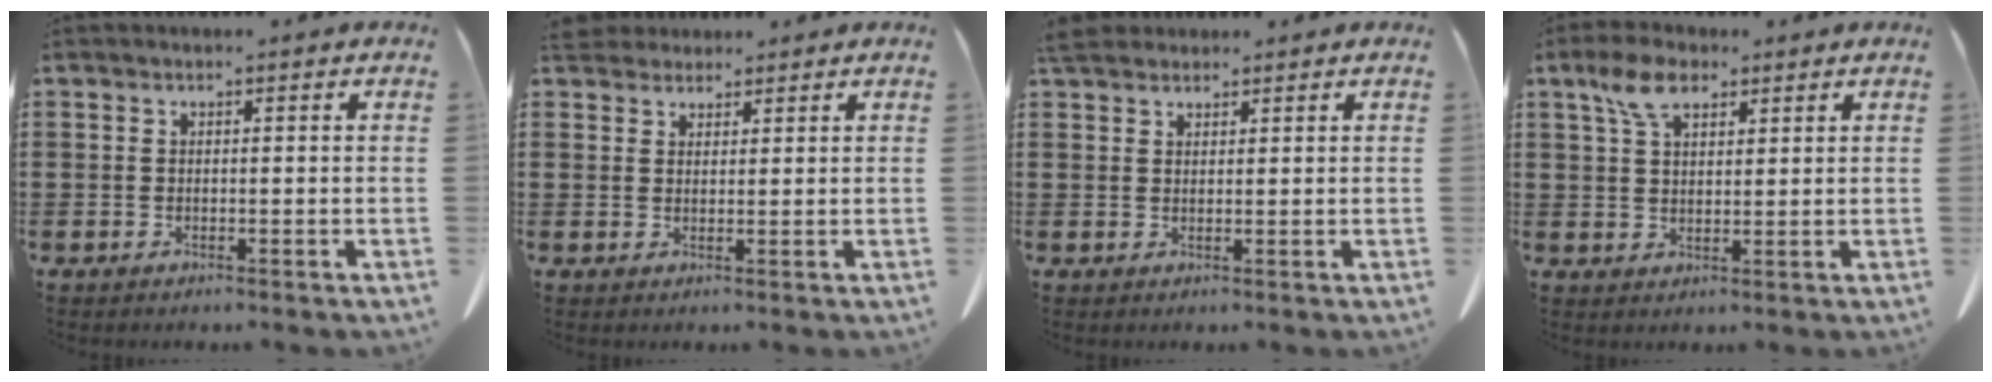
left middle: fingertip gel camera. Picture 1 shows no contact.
{"total": 3.3, "force": [3.0, 1.1, 0.8], "torque": [-0.024, -0.003, 0.060]}
{"total": 3.2, "force": [2.8, 1.1, 1.1], "torque": [-0.030, 0.001, 0.056]}
{"total": 5.8, "force": [3.5, 2.9, 3.7], "torque": [-0.084, 0.009, 0.065]}